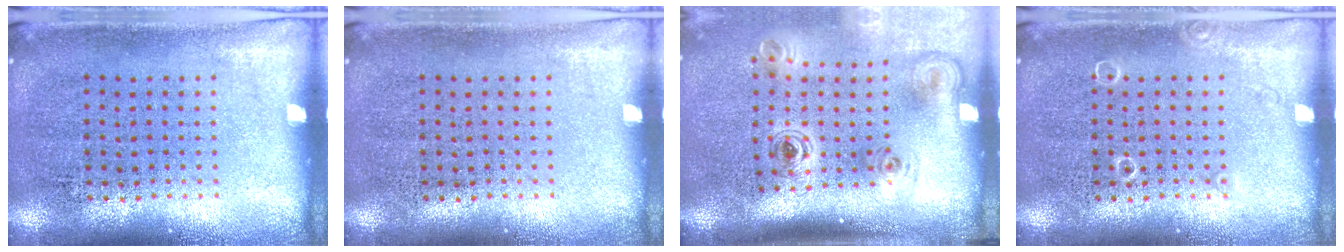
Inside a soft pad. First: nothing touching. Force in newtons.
{"total": 0.0}
{"total": 2.2, "press": 1.5, "slide": 1.7}
{"total": 0.6, "press": 0.6, "slide": 0.1}